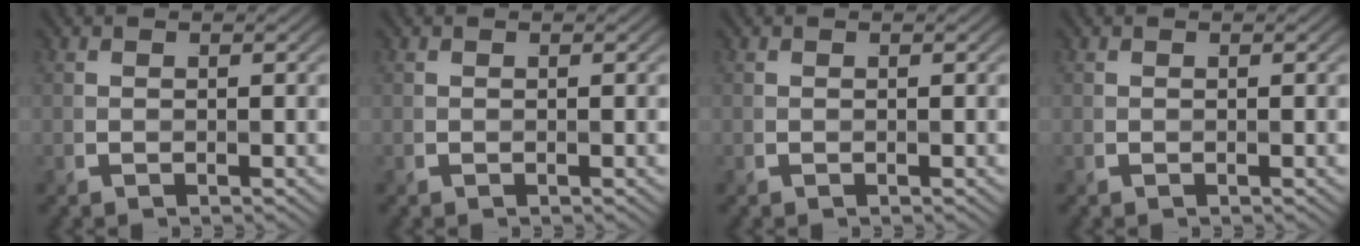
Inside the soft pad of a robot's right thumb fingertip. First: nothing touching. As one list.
[{"total": 0.0}, {"total": 0.0}, {"total": 0.0}]